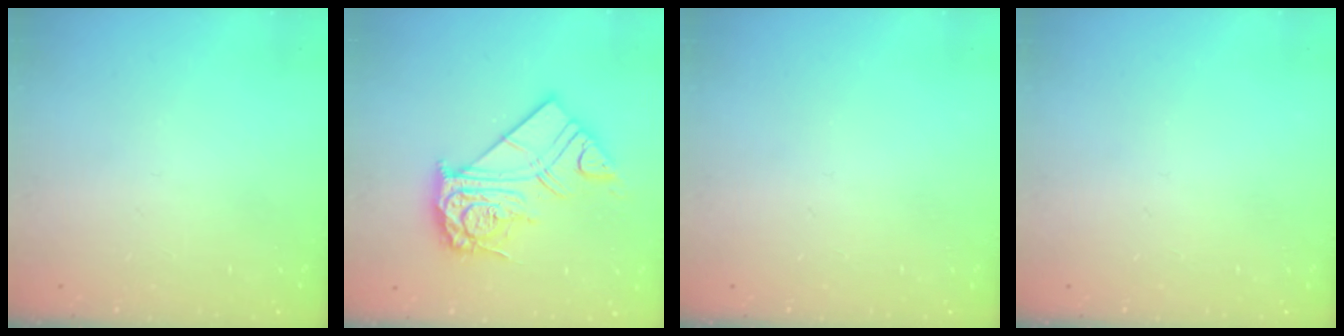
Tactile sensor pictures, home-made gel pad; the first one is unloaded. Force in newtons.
{"total": 17.4, "press": 17.3, "slide": 1.7}
{"total": 0.0}
{"total": 0.0}